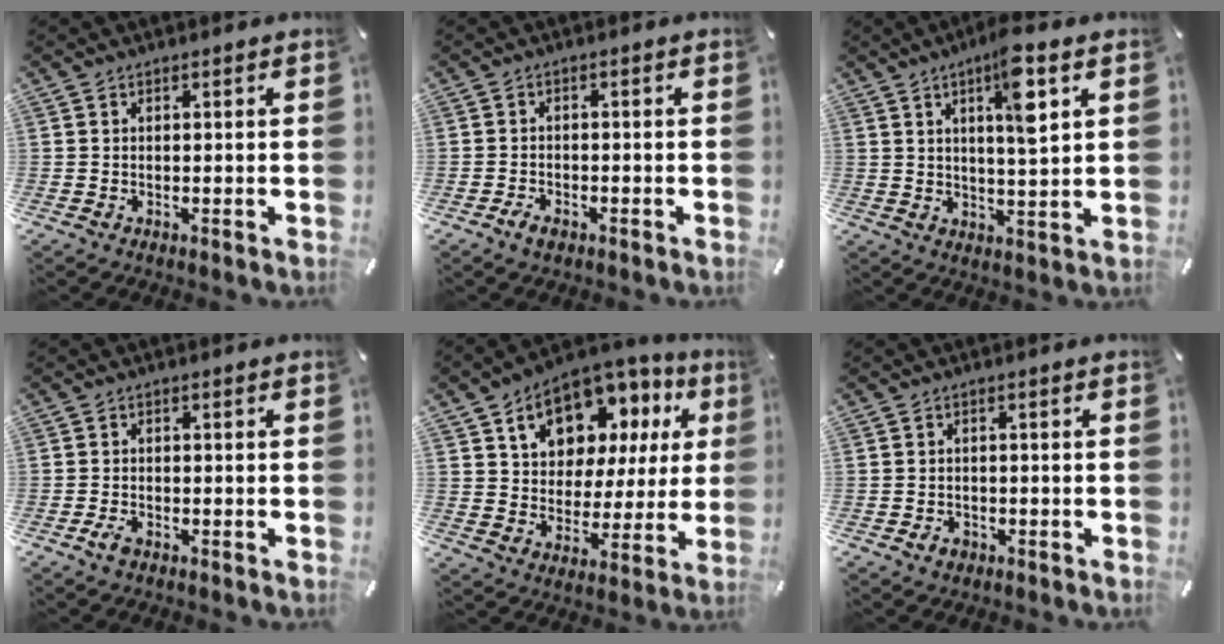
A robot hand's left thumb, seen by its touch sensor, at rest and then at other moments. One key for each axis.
{"total": 2.6, "fx": -1.7, "fy": 1.5, "fz": 1.3, "tx": -0.030, "ty": 0.005, "tz": -0.035}
{"total": 9.8, "fx": 4.3, "fy": 1.8, "fz": 8.6, "tx": -0.135, "ty": -0.018, "tz": 0.064}
{"total": 2.2, "fx": -1.4, "fy": 1.1, "fz": 1.3, "tx": -0.031, "ty": 0.002, "tz": -0.028}
{"total": 12.8, "fx": 7.1, "fy": 9.2, "fz": 5.2, "tx": -0.092, "ty": -0.046, "tz": 0.129}
{"total": 2.4, "fx": -1.4, "fy": 1.7, "fz": 1.0, "tx": -0.019, "ty": 0.007, "tz": -0.028}